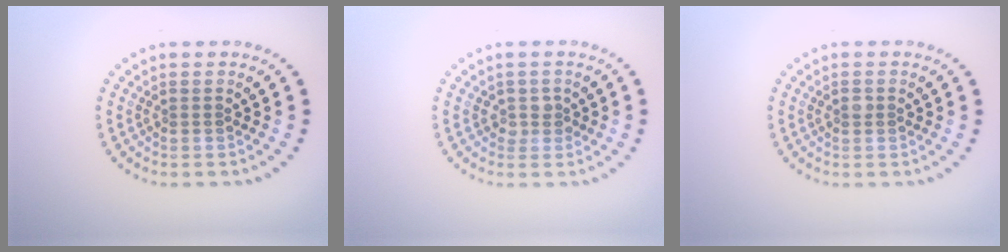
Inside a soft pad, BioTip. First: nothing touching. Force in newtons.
{"total": 1.4, "press": 1.2, "slide": 0.7}
{"total": 0.9, "press": 0.9, "slide": 0.0}